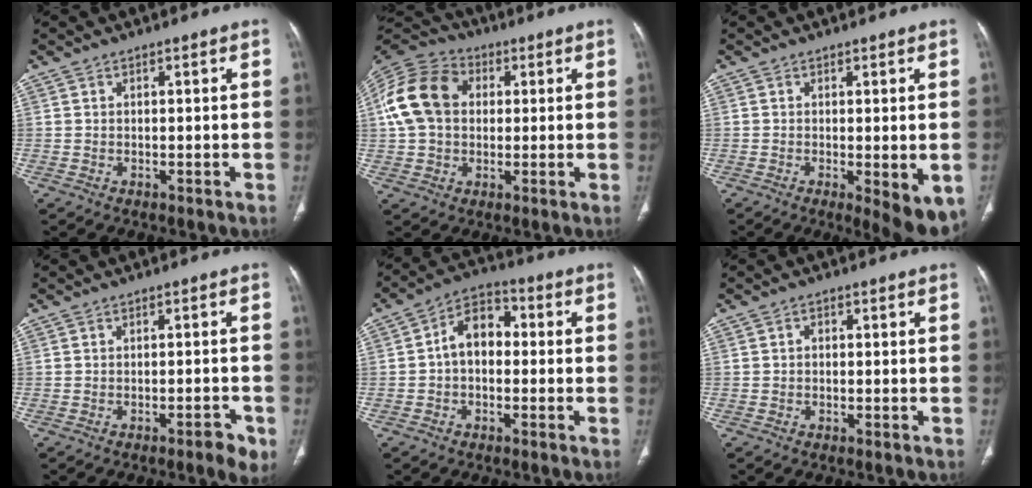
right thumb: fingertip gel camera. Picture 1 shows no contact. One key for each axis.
{"total": 15.7, "fx": 2.3, "fy": 12.0, "fz": 9.9, "tx": -0.193, "ty": 0.029, "tz": 0.035}
{"total": 8.2, "fx": -2.5, "fy": 2.4, "fz": 7.4, "tx": -0.096, "ty": -0.021, "tz": -0.033}
{"total": 3.6, "fx": -2.0, "fy": 1.0, "fz": 2.9, "tx": -0.034, "ty": 0.010, "tz": -0.025}
{"total": 8.3, "fx": -0.3, "fy": 5.8, "fz": 5.9, "tx": -0.076, "ty": 0.031, "tz": -0.020}
{"total": 1.2, "fx": -0.2, "fy": 1.0, "fz": 0.6, "tx": -0.004, "ty": 0.004, "tz": -0.007}